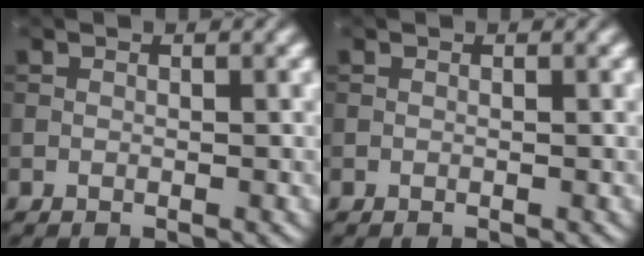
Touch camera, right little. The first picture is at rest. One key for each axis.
{"total": 0.0}